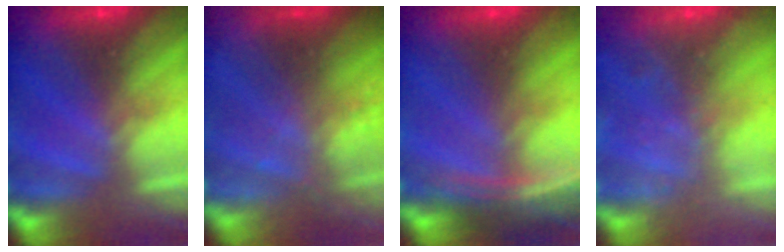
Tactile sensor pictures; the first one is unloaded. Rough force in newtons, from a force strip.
{"total": 2.4}
{"total": 3.8}
{"total": 5.5}